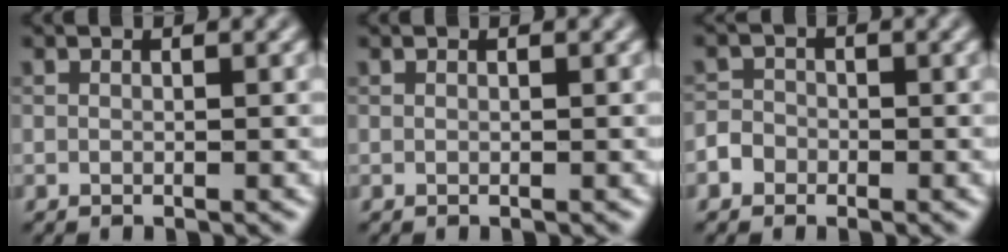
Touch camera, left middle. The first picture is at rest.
{"total": 0.0}
{"total": 2.0, "force": [-1.0, 1.7, 0.5], "torque": [0.006, 0.004, -0.024]}